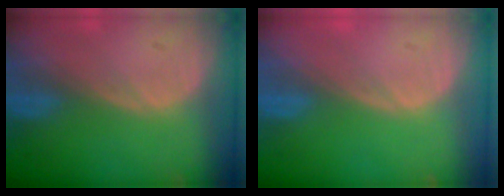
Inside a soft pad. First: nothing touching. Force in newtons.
{"total": 0.0}